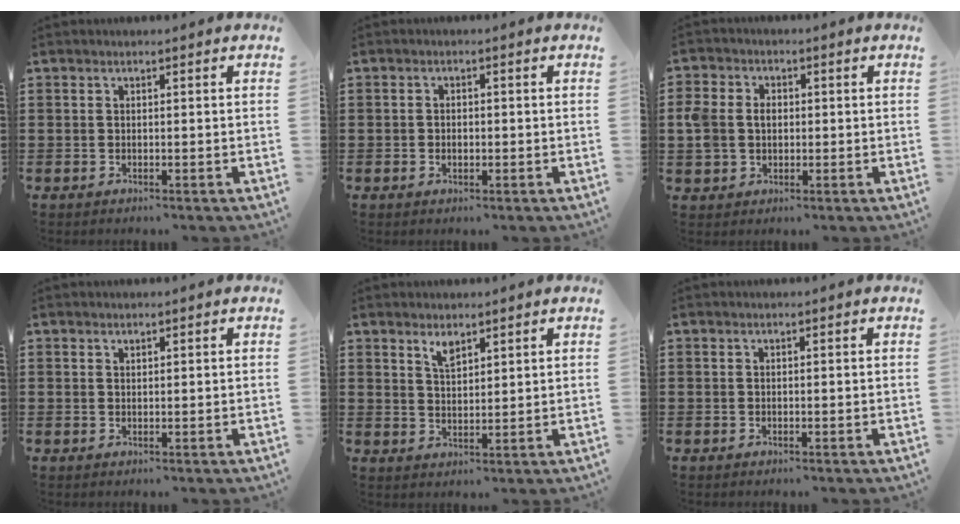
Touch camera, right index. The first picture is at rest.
{"total": 1.2, "force": [-0.3, 0.8, 0.8], "torque": [-0.016, 0.003, -0.007]}
{"total": 4.3, "force": [0.1, 3.5, 2.4], "torque": [-0.071, 0.009, -0.007]}
{"total": 0.6, "force": [0.5, 0.3, 0.1], "torque": [-0.003, 0.002, 0.010]}
{"total": 2.7, "force": [2.2, 0.9, 1.3], "torque": [-0.030, 0.002, 0.041]}
{"total": 0.0}